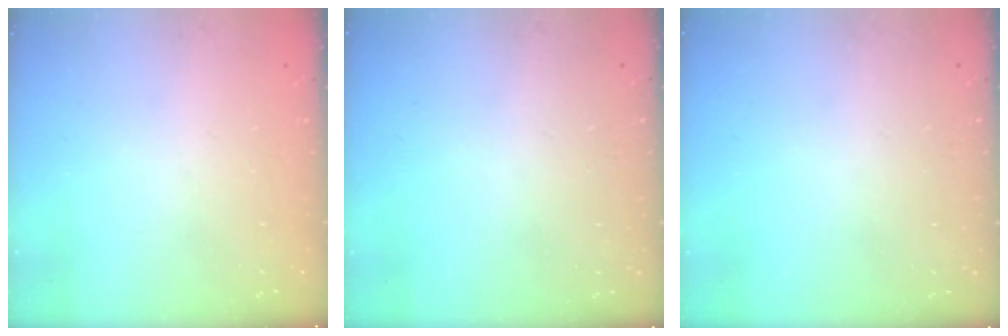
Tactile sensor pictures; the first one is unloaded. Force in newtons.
{"total": 0.0}
{"total": 0.0}